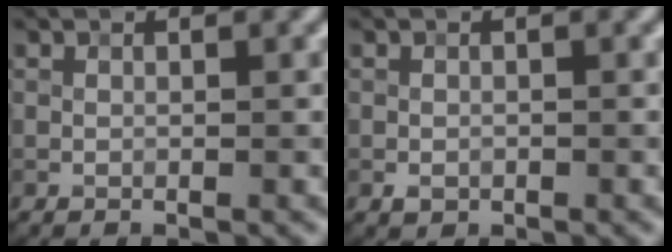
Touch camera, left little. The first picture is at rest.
{"total": 0.5, "force": [-0.1, 0.5, 0.2], "torque": [-0.002, -0.001, -0.004]}